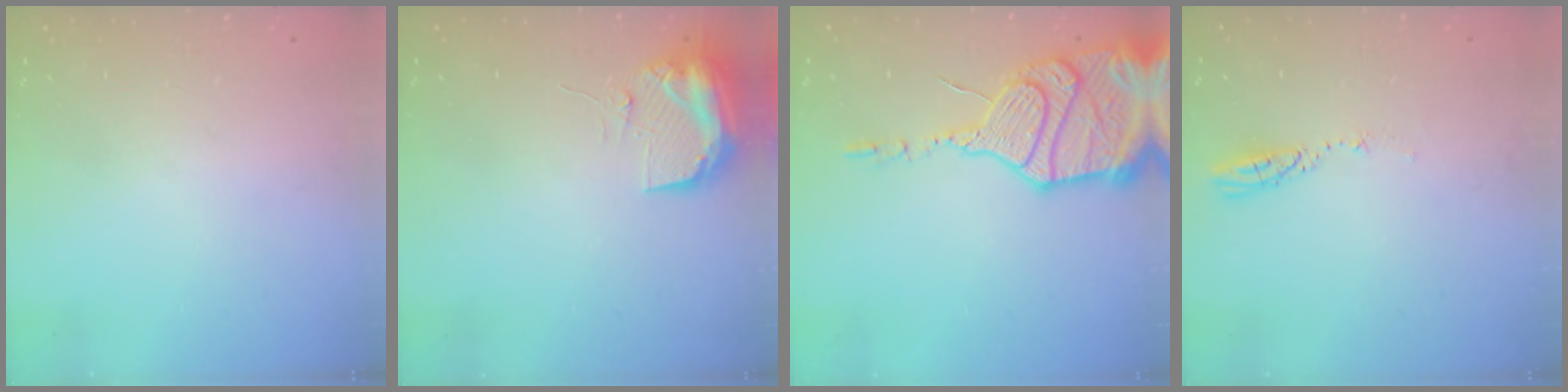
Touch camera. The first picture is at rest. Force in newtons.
{"total": 10.4, "press": 10.4, "slide": 1.2}
{"total": 20.3, "press": 20.1, "slide": 2.1}
{"total": 3.5, "press": 3.5, "slide": 0.3}